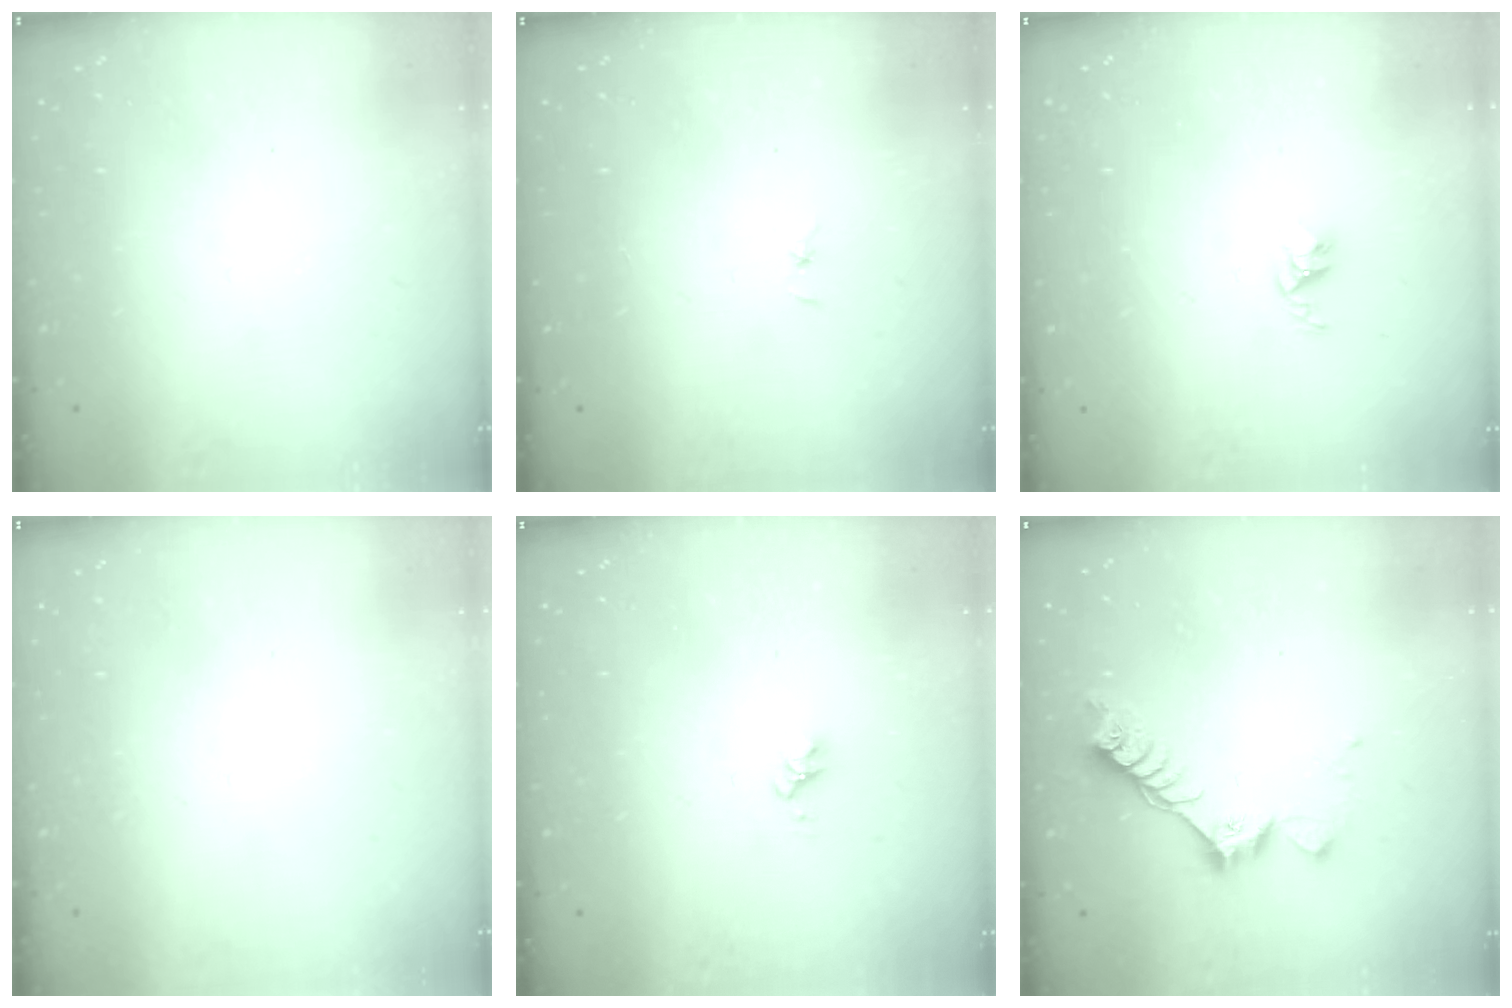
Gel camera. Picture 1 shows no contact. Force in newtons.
{"total": 0.7, "press": 0.7, "slide": 0.1}
{"total": 2.9, "press": 2.9, "slide": 0.4}
{"total": 0.0}
{"total": 2.8, "press": 2.8, "slide": 0.3}
{"total": 9.8, "press": 9.7, "slide": 1.1}